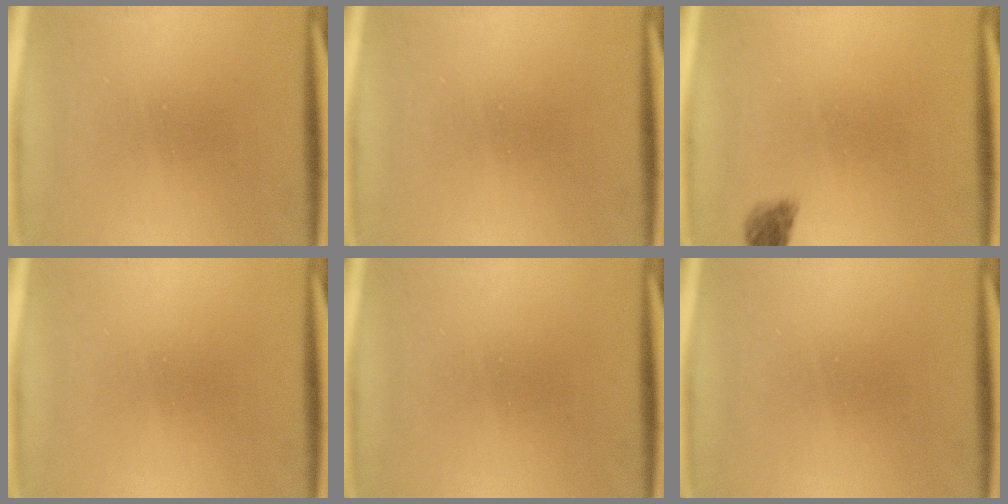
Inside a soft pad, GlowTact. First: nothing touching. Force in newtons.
{"total": 0.0}
{"total": 2.2}
{"total": 0.0}
{"total": 0.0}
{"total": 0.0}